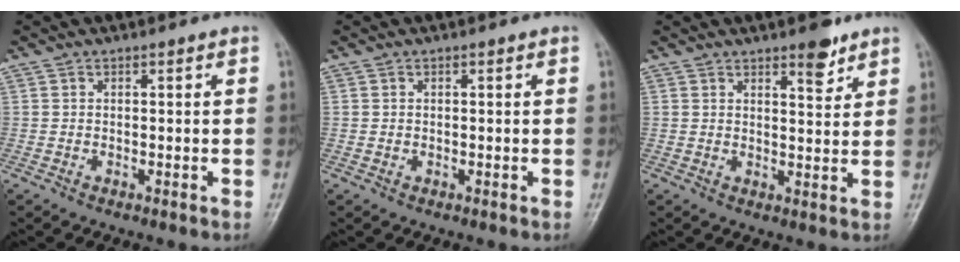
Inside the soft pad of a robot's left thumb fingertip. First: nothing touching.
{"total": 0.5, "force": [0.0, 0.5, 0.3], "torque": [0.000, 0.001, -0.001]}
{"total": 4.8, "force": [3.3, 1.7, 3.0], "torque": [-0.028, -0.022, 0.047]}